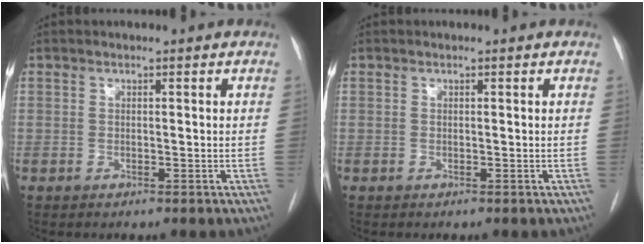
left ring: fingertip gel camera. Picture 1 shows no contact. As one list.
[{"total": 0.0}]